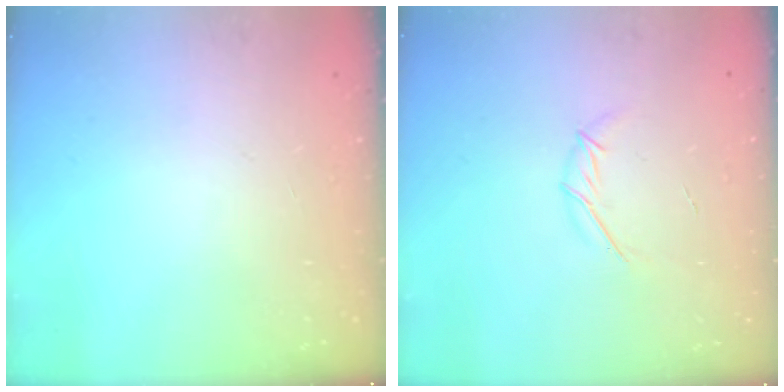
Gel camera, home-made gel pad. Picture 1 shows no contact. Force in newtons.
{"total": 5.4, "press": 5.3, "slide": 1.1}